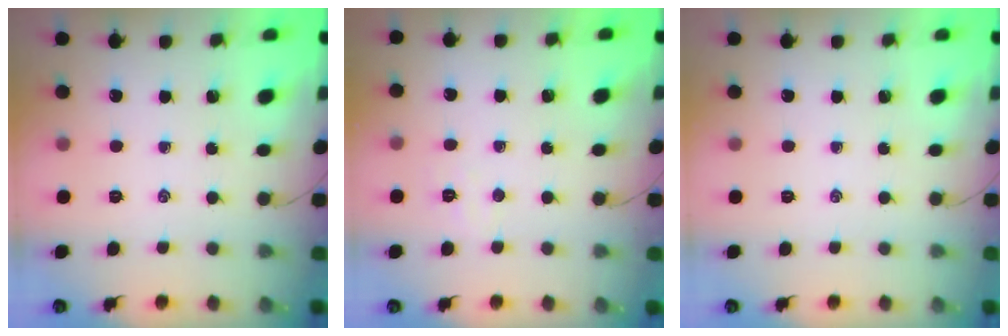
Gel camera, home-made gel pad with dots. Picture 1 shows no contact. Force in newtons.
{"total": 3.2, "press": 3.1, "slide": 0.8}
{"total": 0.0}